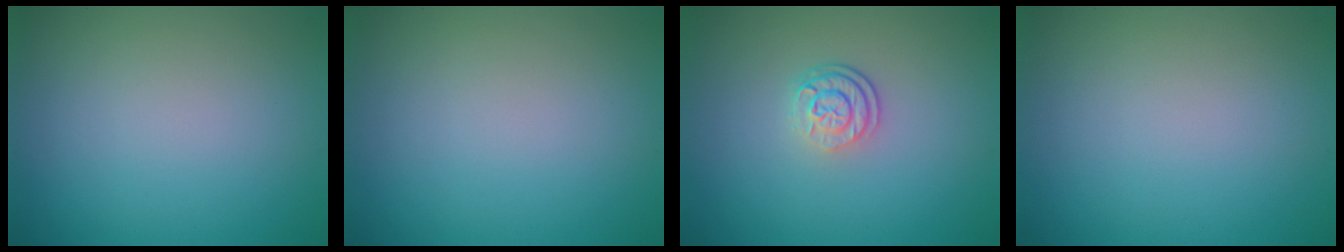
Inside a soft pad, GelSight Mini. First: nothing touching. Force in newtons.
{"total": 0.0}
{"total": 2.7, "press": 2.0, "slide": 1.8}
{"total": 0.0}